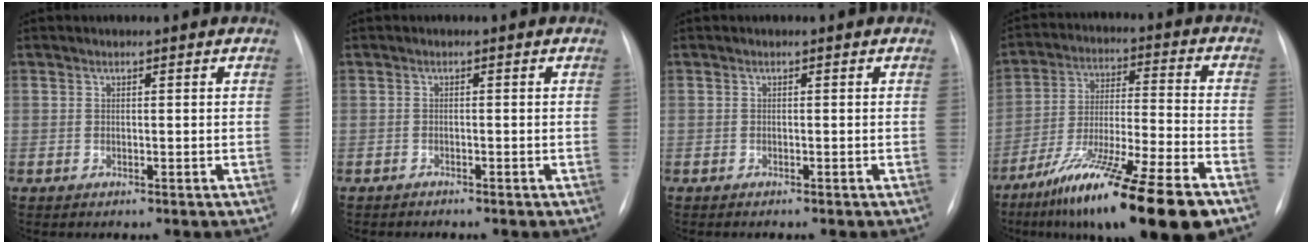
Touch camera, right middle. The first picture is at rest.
{"total": 0.7, "force": [-0.6, 0.2, -0.1], "torque": [-0.004, 0.001, -0.014]}
{"total": 0.8, "force": [-0.7, 0.1, 0.4], "torque": [-0.007, -0.002, -0.008]}
{"total": 20.5, "force": [-13.5, 1.2, 15.4], "torque": [-0.229, -0.036, -0.229]}